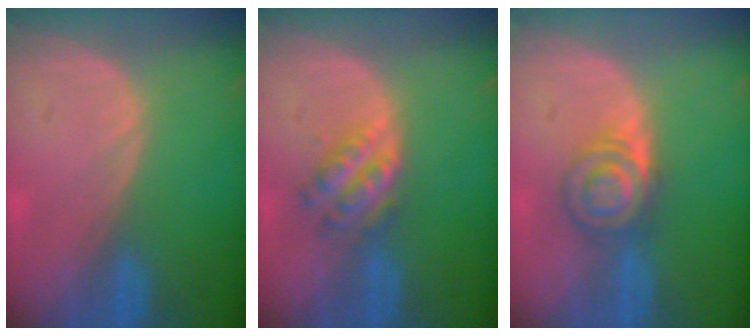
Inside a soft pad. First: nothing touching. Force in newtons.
{"total": 5.1, "press": 4.8, "slide": 1.8}
{"total": 6.0, "press": 5.5, "slide": 2.2}